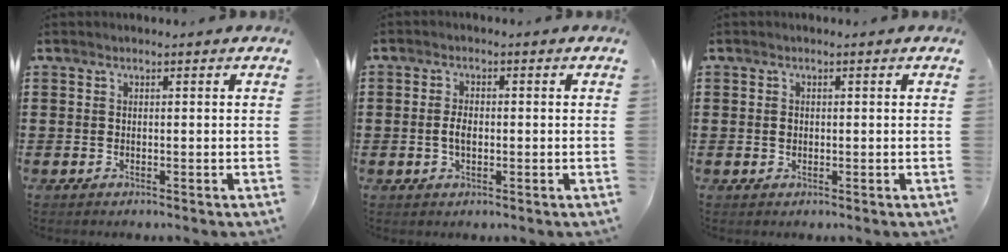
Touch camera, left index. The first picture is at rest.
{"total": 2.7, "force": [-0.2, 1.4, 2.3], "torque": [-0.053, 0.001, -0.007]}
{"total": 1.1, "force": [0.0, 0.9, 0.6], "torque": [-0.015, 0.006, 0.000]}